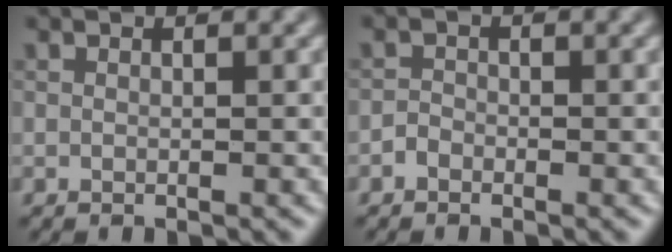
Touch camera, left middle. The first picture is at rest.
{"total": 0.9, "force": [-0.6, 0.6, 0.2], "torque": [-0.001, 0.000, -0.014]}